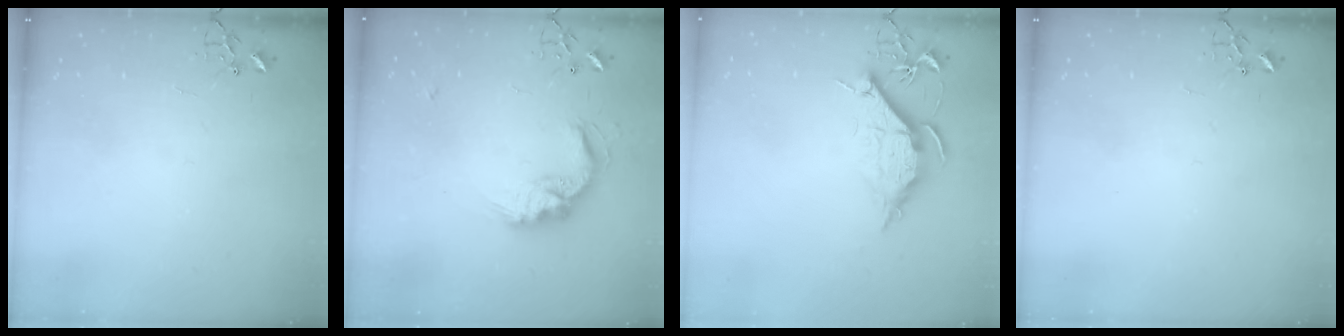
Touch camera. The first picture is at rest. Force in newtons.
{"total": 15.0, "press": 15.0, "slide": 0.6}
{"total": 10.2, "press": 10.2, "slide": 1.0}
{"total": 0.0}